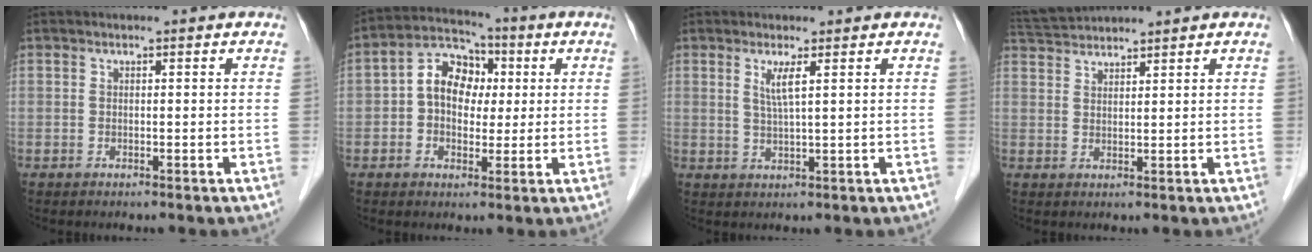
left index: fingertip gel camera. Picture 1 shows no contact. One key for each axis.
{"total": 8.3, "fx": 0.7, "fy": 6.0, "fz": 5.7, "tx": -0.114, "ty": 0.035, "tz": 0.010}
{"total": 2.8, "fx": 1.1, "fy": -0.3, "fz": 2.5, "tx": -0.054, "ty": -0.005, "tz": 0.024}
{"total": 5.0, "fx": 4.9, "fy": -0.4, "fz": 0.8, "tx": -0.022, "ty": 0.028, "tz": 0.096}